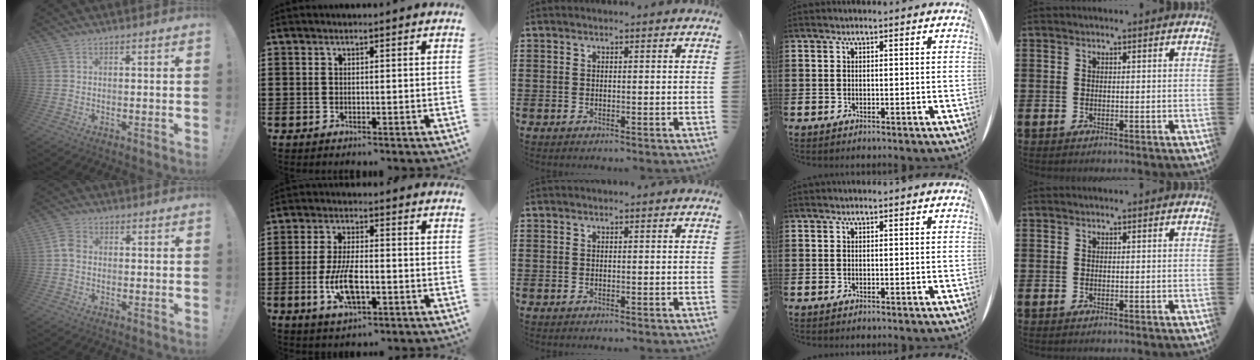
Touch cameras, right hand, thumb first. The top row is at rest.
{"thumb": {"total": 4.4, "force": [-0.4, 3.3, 2.8], "torque": [-0.063, 0.015, -0.003]}, "index": {"total": 8.0, "force": [-2.2, 3.1, 7.1], "torque": [-0.160, -0.012, -0.042]}}